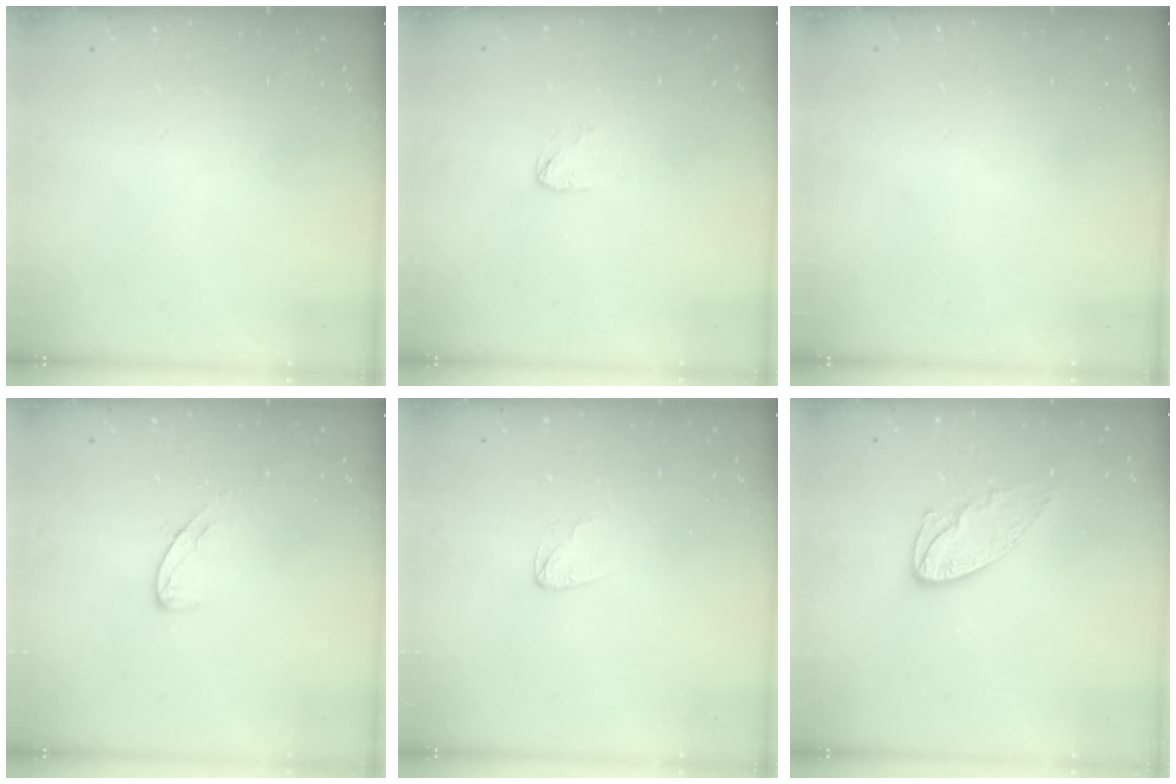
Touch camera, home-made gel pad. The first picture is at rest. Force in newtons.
{"total": 3.0, "press": 3.0, "slide": 0.2}
{"total": 0.0}
{"total": 5.7, "press": 5.7, "slide": 0.4}
{"total": 3.4, "press": 3.4, "slide": 0.3}
{"total": 9.1, "press": 9.1, "slide": 0.5}